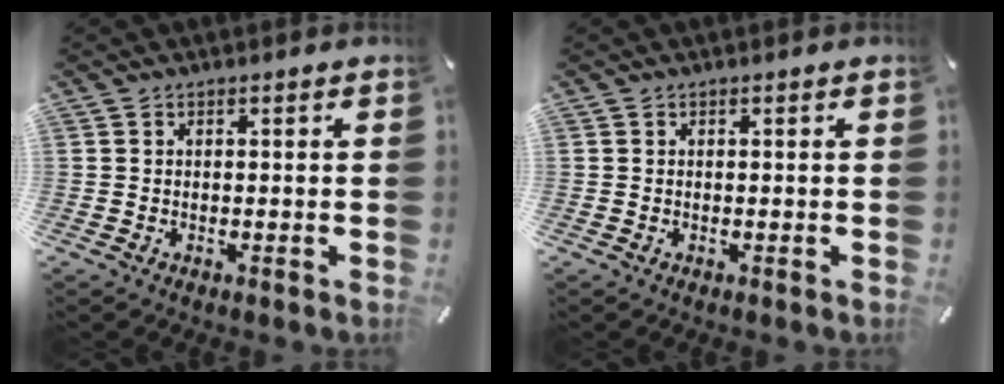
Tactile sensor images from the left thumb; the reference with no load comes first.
{"total": 0.0}